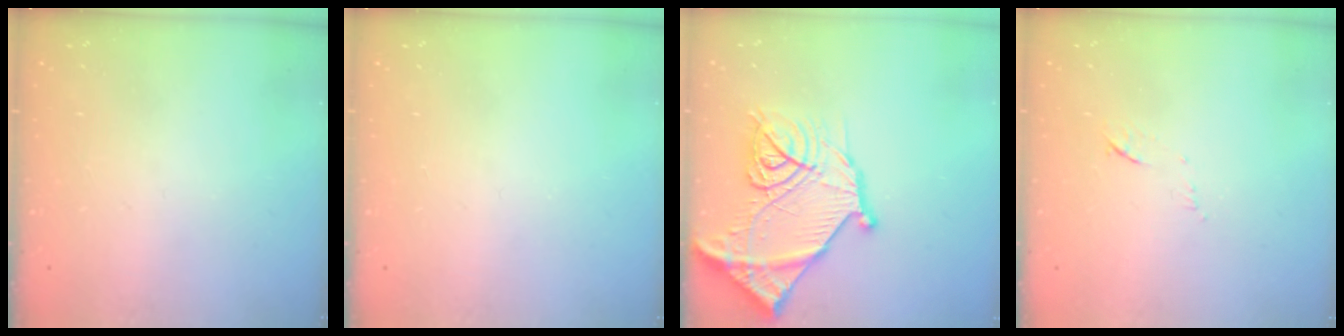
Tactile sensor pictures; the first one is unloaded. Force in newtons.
{"total": 0.0}
{"total": 21.2, "press": 21.1, "slide": 1.9}
{"total": 6.2, "press": 6.2, "slide": 0.9}